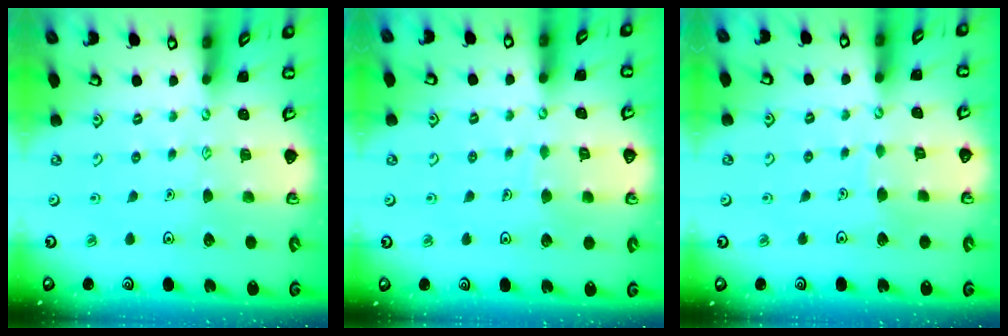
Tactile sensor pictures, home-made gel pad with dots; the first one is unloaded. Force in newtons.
{"total": 3.9, "press": 3.9, "slide": 0.4}
{"total": 2.6, "press": 2.6, "slide": 0.1}